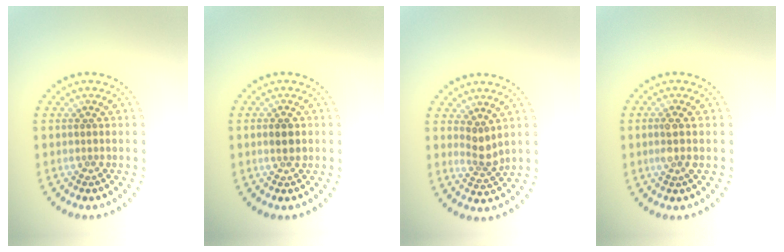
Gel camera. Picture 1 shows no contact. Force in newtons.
{"total": 1.5, "press": 1.5, "slide": 0.1}
{"total": 2.0, "press": 1.6, "slide": 1.2}
{"total": 1.7, "press": 1.5, "slide": 0.8}